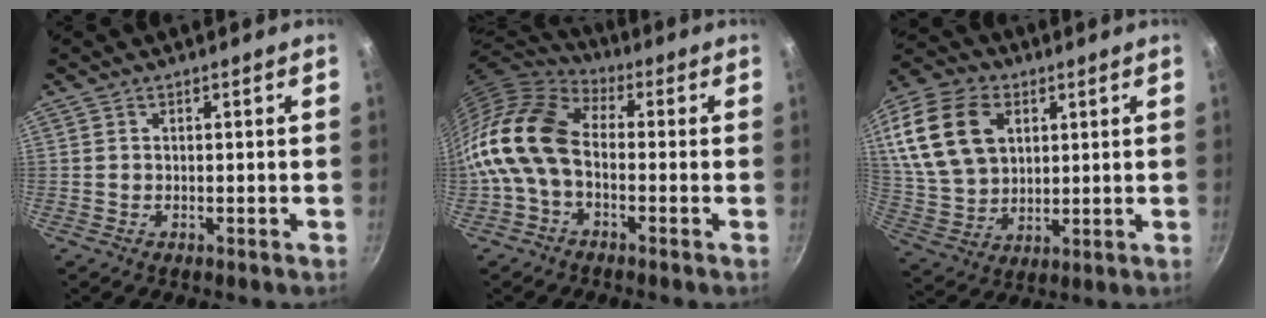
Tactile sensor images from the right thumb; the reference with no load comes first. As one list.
[{"total": 14.4, "force": [-2.3, 9.1, 10.9], "torque": [-0.205, 0.034, -0.066]}, {"total": 19.3, "force": [6.2, 13.3, 12.5], "torque": [-0.228, -0.005, 0.121]}]